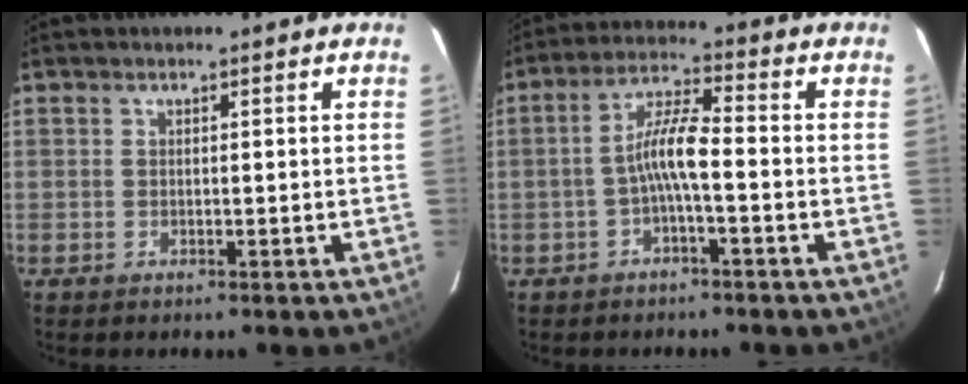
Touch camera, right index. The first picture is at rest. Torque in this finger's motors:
{"motor_torque": [0.61, -0.38, 0.50, 0.14]}